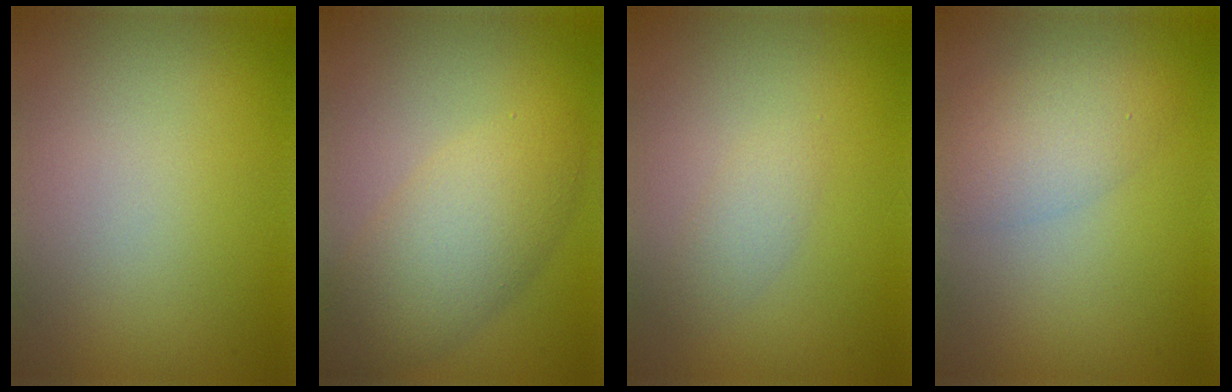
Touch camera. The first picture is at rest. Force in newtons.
{"total": 5.6, "press": 5.5, "slide": 0.4}
{"total": 1.4, "press": 1.4, "slide": 0.1}
{"total": 3.7, "press": 3.7, "slide": 0.2}